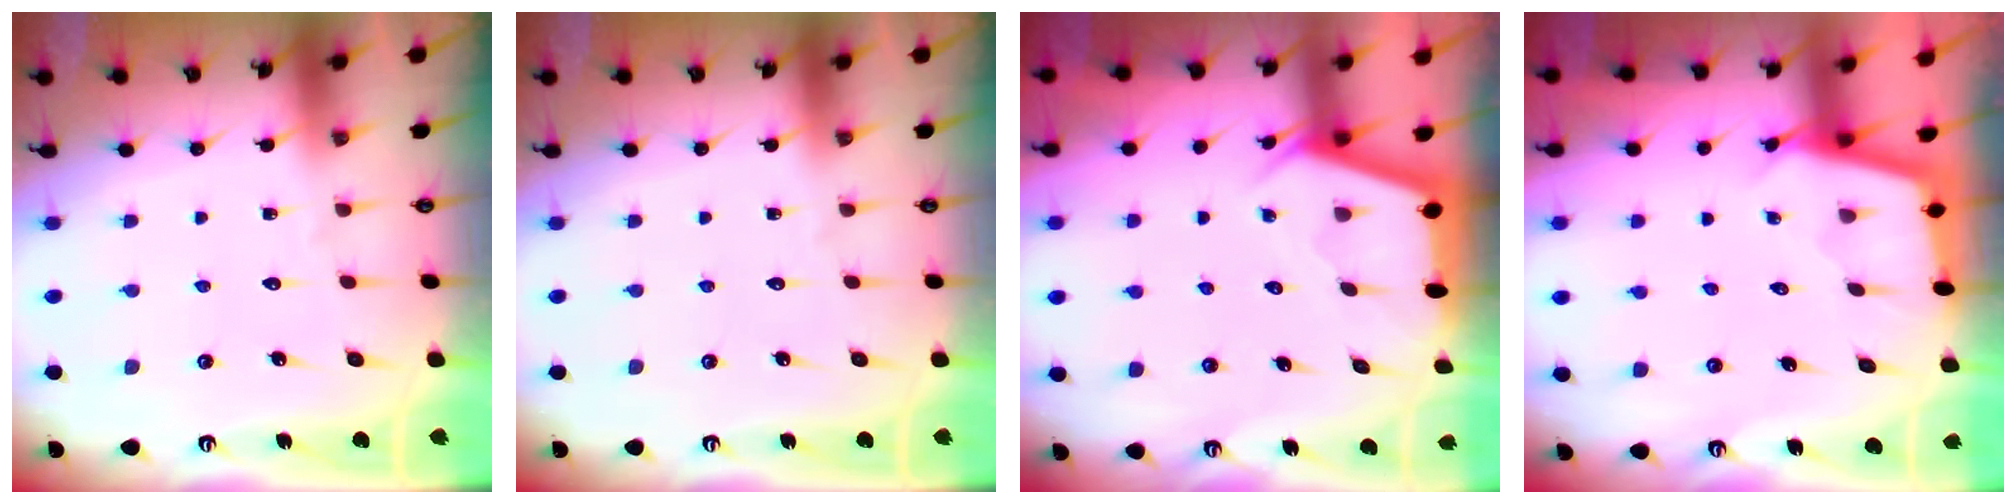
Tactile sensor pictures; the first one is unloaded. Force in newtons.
{"total": 0.0}
{"total": 2.9, "press": 2.9, "slide": 0.3}
{"total": 2.3, "press": 2.3, "slide": 0.2}